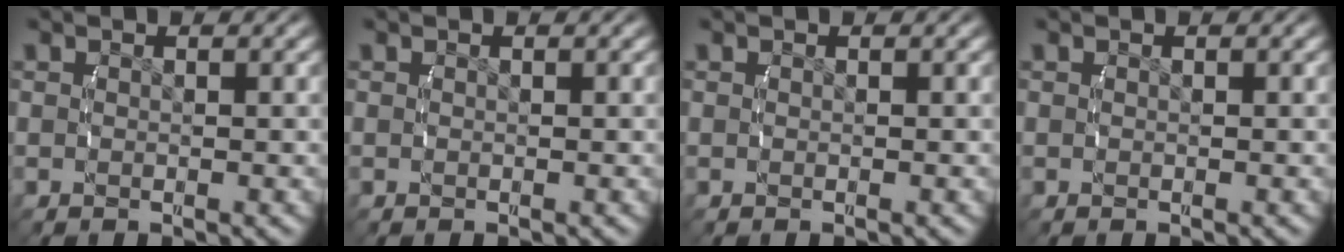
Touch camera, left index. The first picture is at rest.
{"total": 0.0}
{"total": 0.0}
{"total": 0.0}